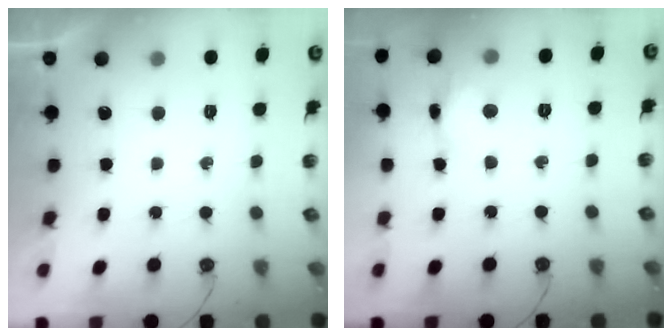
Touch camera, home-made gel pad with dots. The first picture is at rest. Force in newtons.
{"total": 7.4, "press": 7.4, "slide": 0.6}